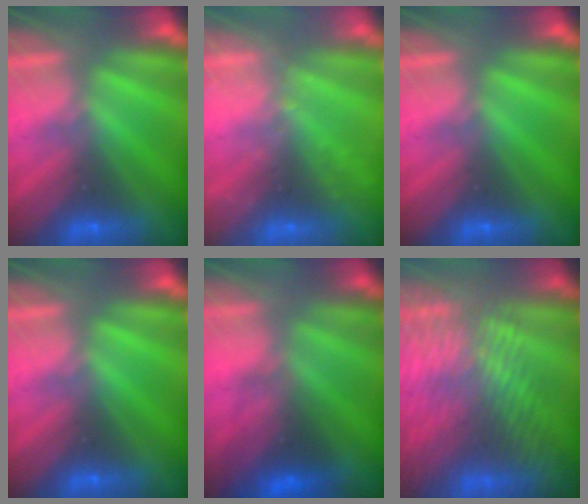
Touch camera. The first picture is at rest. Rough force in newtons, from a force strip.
{"total": 2.3}
{"total": 0.0}
{"total": 0.0}
{"total": 2.3}
{"total": 9.6}